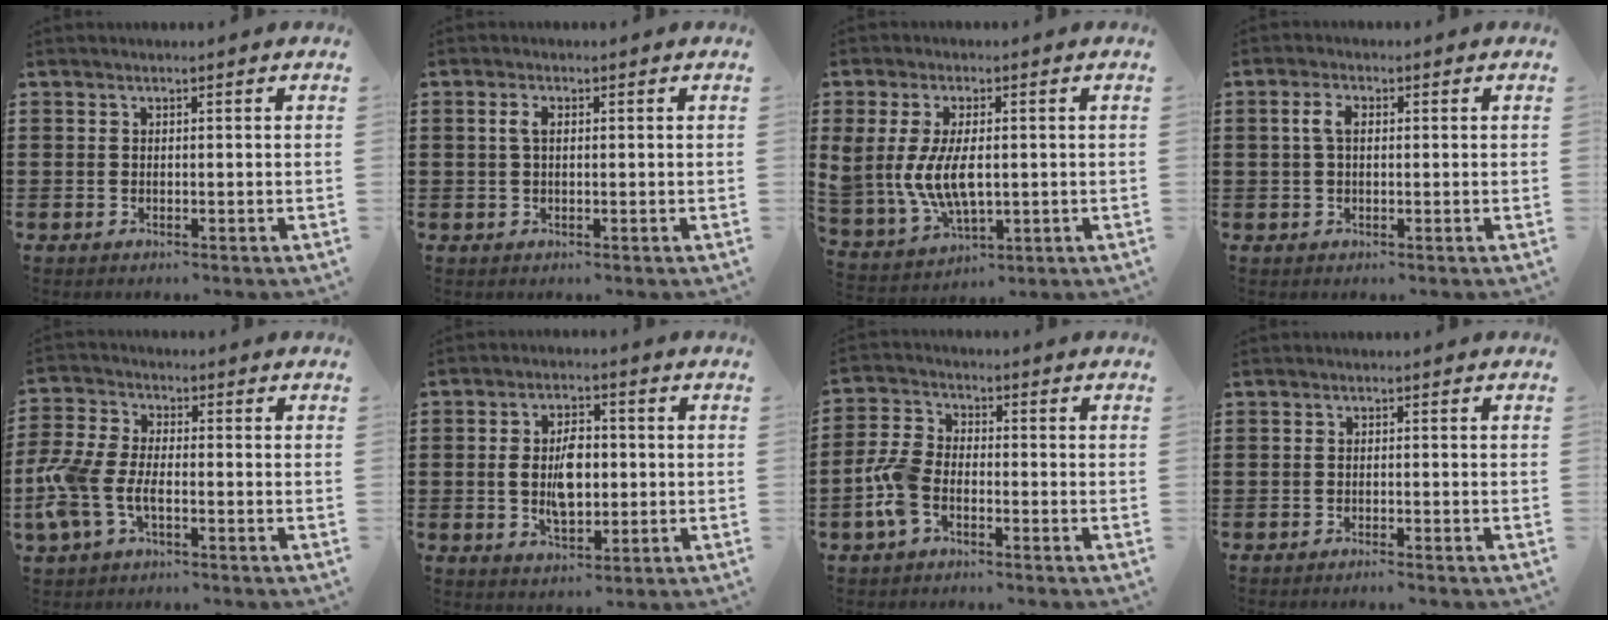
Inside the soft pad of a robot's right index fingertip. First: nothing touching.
{"total": 2.0, "force": [0.4, 1.0, 1.7], "torque": [-0.037, 0.007, 0.004]}
{"total": 8.0, "force": [0.2, 4.4, 6.7], "torque": [-0.156, 0.003, -0.001]}
{"total": 3.0, "force": [0.4, 1.5, 2.5], "torque": [-0.060, 0.006, 0.003]}
{"total": 7.1, "force": [-2.3, 3.4, 5.7], "torque": [-0.155, -0.011, -0.053]}
{"total": 6.8, "force": [-0.1, 3.9, 5.5], "torque": [-0.097, 0.005, -0.007]}
{"total": 6.3, "force": [-2.5, 3.5, 4.6], "torque": [-0.123, 0.000, -0.056]}
{"total": 0.8, "force": [-0.7, -0.1, 0.4], "torque": [-0.007, -0.002, -0.014]}